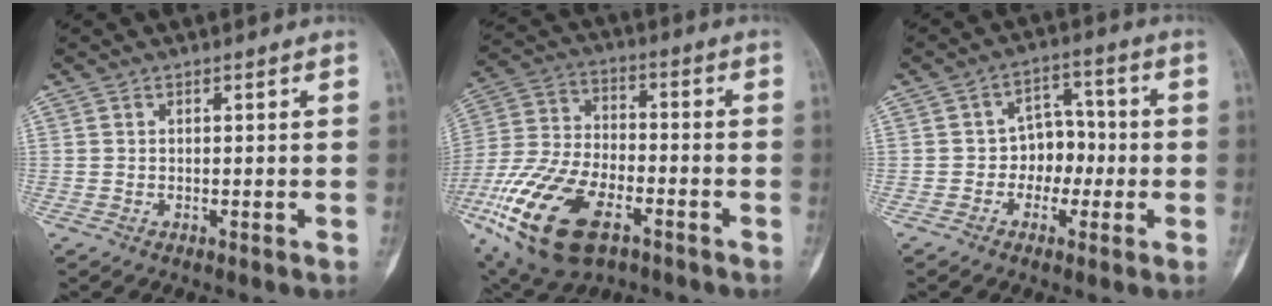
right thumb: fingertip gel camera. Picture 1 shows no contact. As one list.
[{"total": 21.6, "force": [-9.8, 11.3, 15.6], "torque": [-0.329, 0.016, -0.176]}, {"total": 7.1, "force": [-1.3, 5.6, 4.2], "torque": [-0.014, 0.033, -0.031]}]